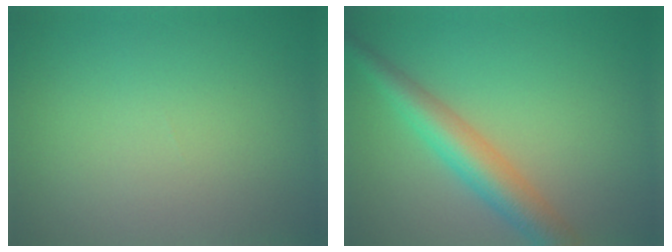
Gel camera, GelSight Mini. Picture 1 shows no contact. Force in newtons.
{"total": 5.0, "press": 5.0, "slide": 0.1}